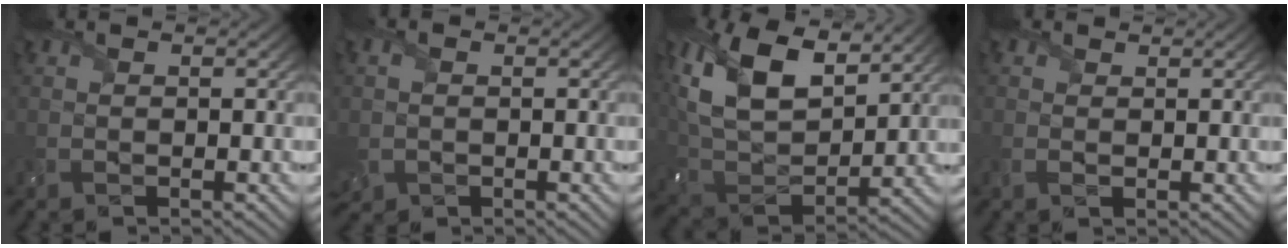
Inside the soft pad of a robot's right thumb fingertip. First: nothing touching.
{"total": 3.2, "force": [-0.4, 2.7, 1.5], "torque": [-0.050, -0.011, -0.007]}
{"total": 16.2, "force": [8.2, 8.6, 11.0], "torque": [-0.255, 0.013, 0.148]}
{"total": 1.4, "force": [0.5, 1.1, 0.7], "torque": [-0.020, -0.002, 0.009]}